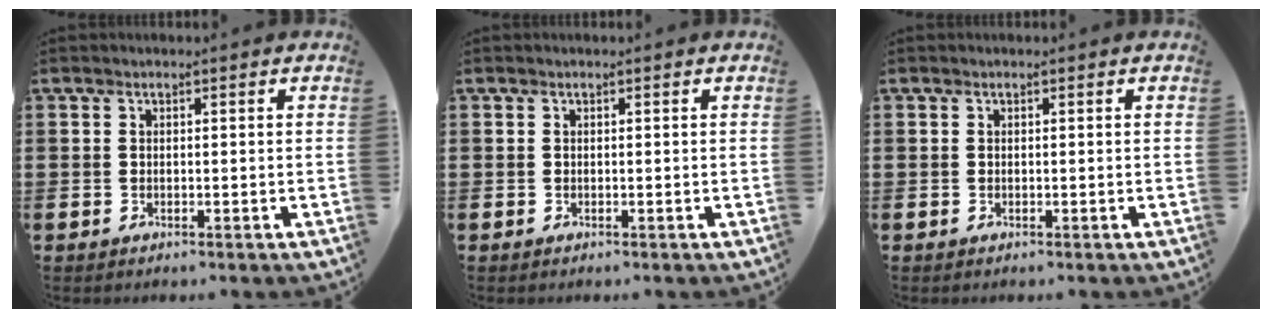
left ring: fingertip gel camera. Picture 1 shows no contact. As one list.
[{"total": 0.0}, {"total": 0.0}]